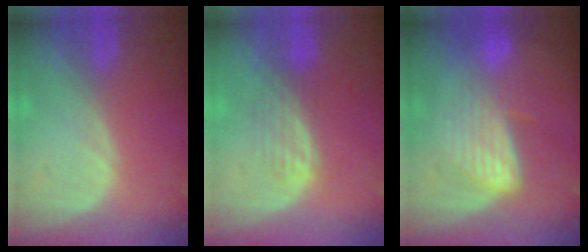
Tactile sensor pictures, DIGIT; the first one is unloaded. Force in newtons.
{"total": 3.7, "press": 3.2, "slide": 1.8}
{"total": 6.6, "press": 6.5, "slide": 1.4}